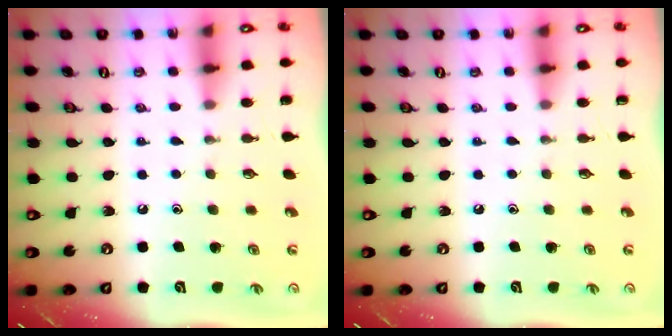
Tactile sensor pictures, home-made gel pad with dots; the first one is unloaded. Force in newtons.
{"total": 0.0}